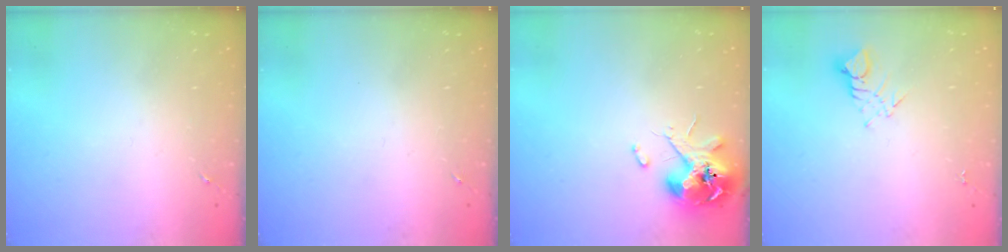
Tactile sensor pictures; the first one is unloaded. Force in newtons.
{"total": 0.0}
{"total": 10.5, "press": 10.4, "slide": 1.6}
{"total": 3.7, "press": 3.7, "slide": 0.2}